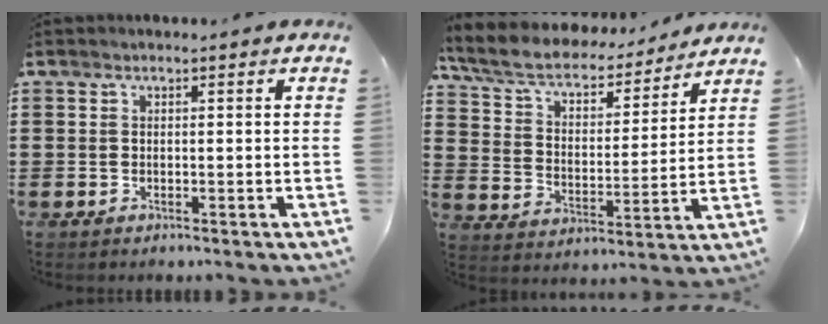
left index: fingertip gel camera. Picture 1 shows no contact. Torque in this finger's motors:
{"motor_torque": [2.14, 0.00, 0.37, 0.21]}